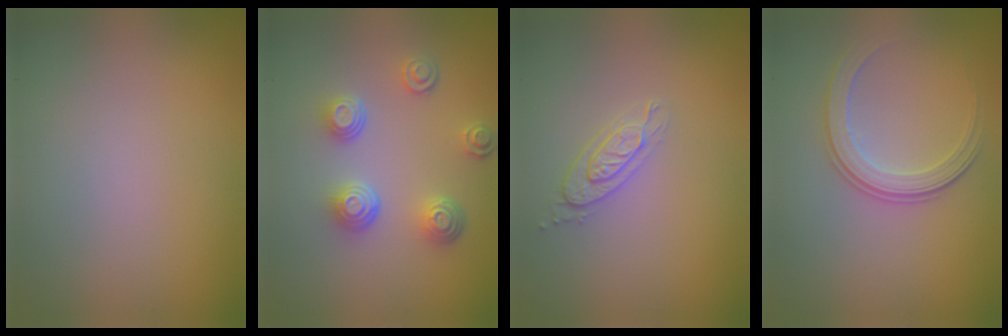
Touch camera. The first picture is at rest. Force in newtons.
{"total": 4.4, "press": 3.4, "slide": 2.8}
{"total": 2.1, "press": 2.0, "slide": 0.7}
{"total": 2.9, "press": 2.7, "slide": 1.0}